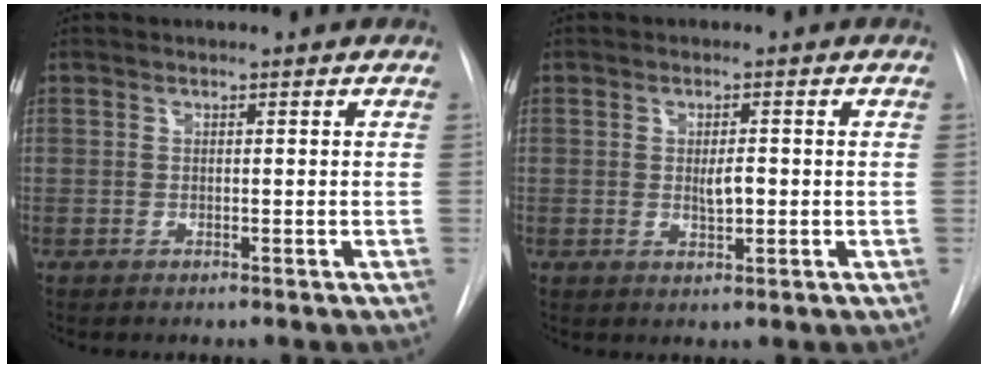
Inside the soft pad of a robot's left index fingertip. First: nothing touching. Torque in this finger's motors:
{"motor_torque": [0.11, -0.03, 0.04, 0.03]}